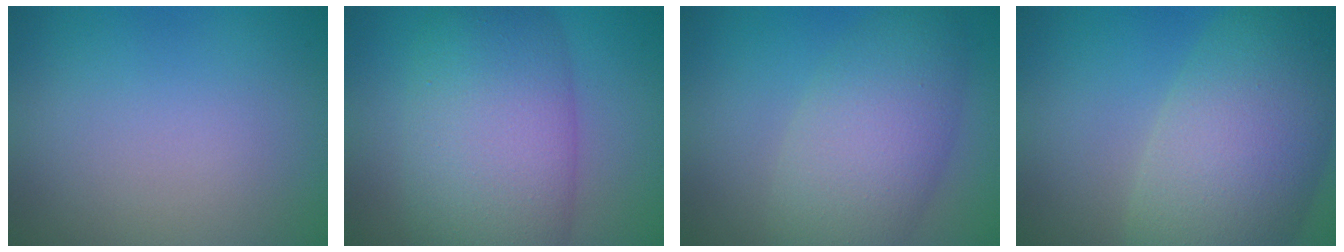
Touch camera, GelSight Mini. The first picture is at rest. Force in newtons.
{"total": 10.9, "press": 10.9, "slide": 0.4}
{"total": 7.0, "press": 7.0, "slide": 0.5}
{"total": 10.4, "press": 10.4, "slide": 0.2}